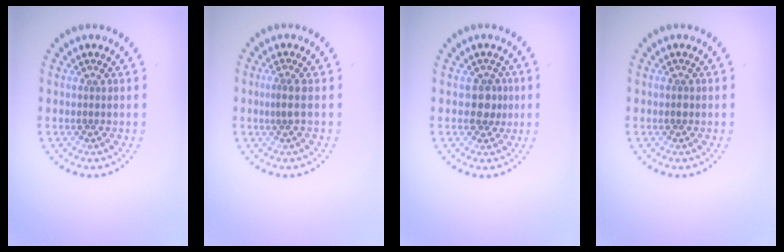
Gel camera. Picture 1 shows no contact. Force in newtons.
{"total": 1.1, "press": 0.7, "slide": 0.9}
{"total": 2.0, "press": 1.7, "slide": 1.0}
{"total": 0.7, "press": 0.7, "slide": 0.1}